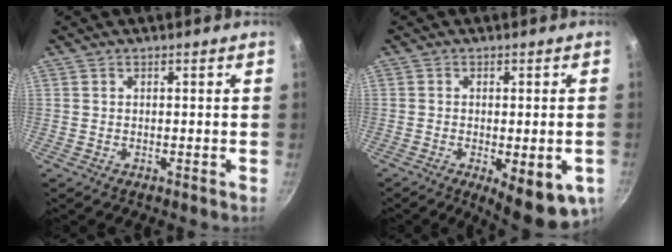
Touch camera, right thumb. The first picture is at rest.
{"total": 11.0, "force": [-4.2, 4.0, 9.3], "torque": [-0.122, -0.007, -0.050]}